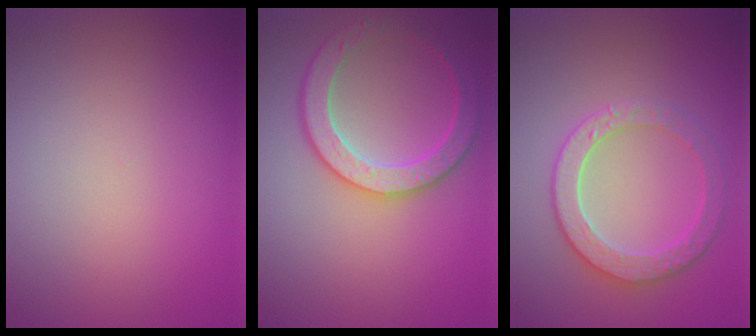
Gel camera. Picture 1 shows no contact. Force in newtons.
{"total": 3.9, "press": 3.9, "slide": 0.6}
{"total": 3.9, "press": 3.9, "slide": 0.2}